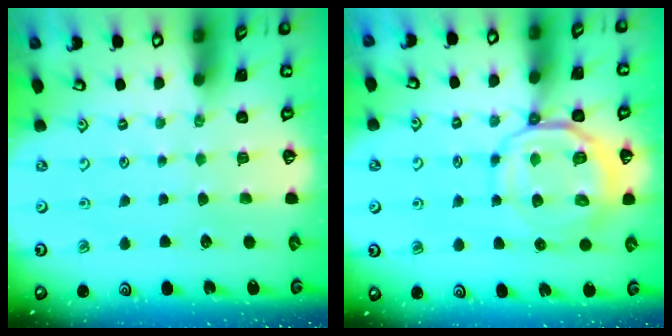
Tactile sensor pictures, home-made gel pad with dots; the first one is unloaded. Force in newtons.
{"total": 10.9, "press": 10.7, "slide": 2.1}